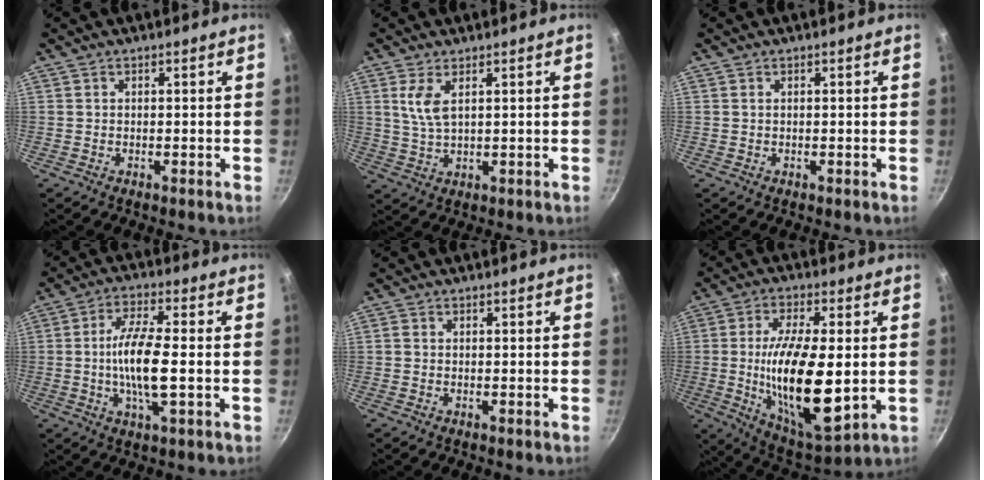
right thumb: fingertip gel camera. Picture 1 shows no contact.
{"total": 5.0, "force": [1.9, 2.1, 4.2], "torque": [-0.084, -0.012, 0.042]}
{"total": 0.0}
{"total": 10.6, "force": [-0.9, 2.7, 10.2], "torque": [-0.199, 0.012, -0.024]}
{"total": 0.7, "force": [-0.1, 0.6, 0.3], "torque": [-0.005, 0.002, -0.003]}
{"total": 20.2, "force": [-0.9, 7.5, 18.7], "torque": [-0.320, -0.011, -0.009]}